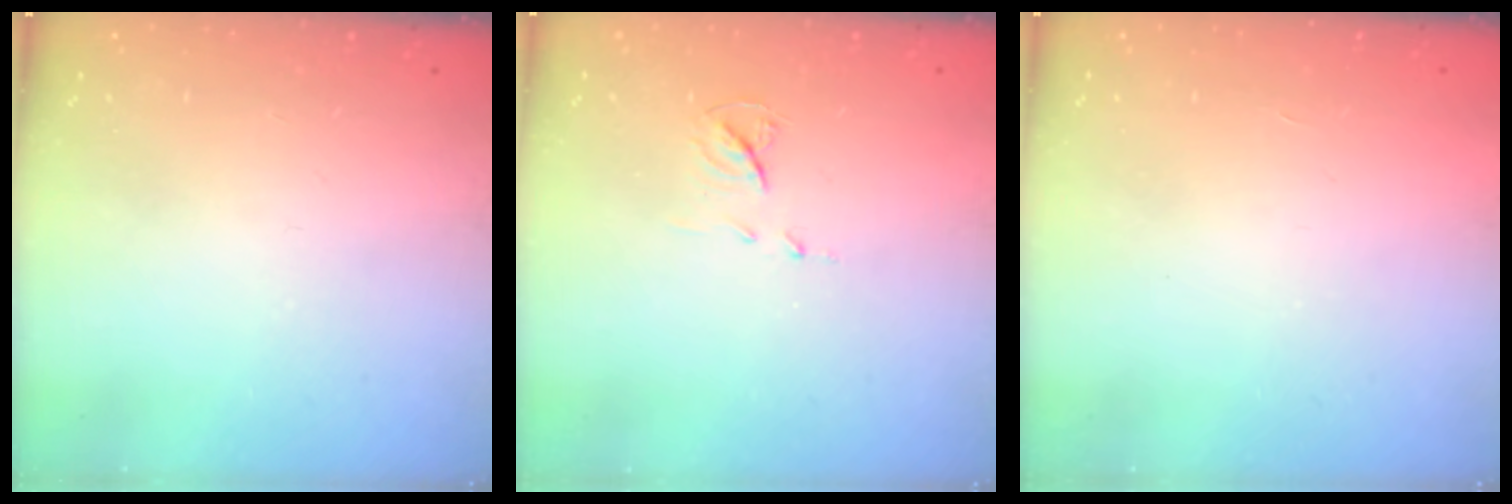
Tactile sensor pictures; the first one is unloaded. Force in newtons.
{"total": 5.8, "press": 5.8, "slide": 0.5}
{"total": 1.6, "press": 1.6, "slide": 0.1}